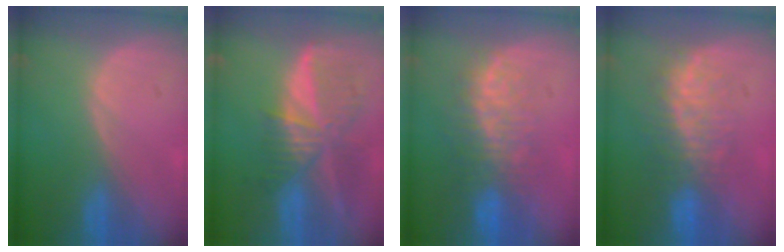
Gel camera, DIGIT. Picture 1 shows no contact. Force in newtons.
{"total": 9.3, "press": 8.0, "slide": 4.7}
{"total": 8.3, "press": 7.6, "slide": 3.4}
{"total": 7.5, "press": 7.2, "slide": 2.3}